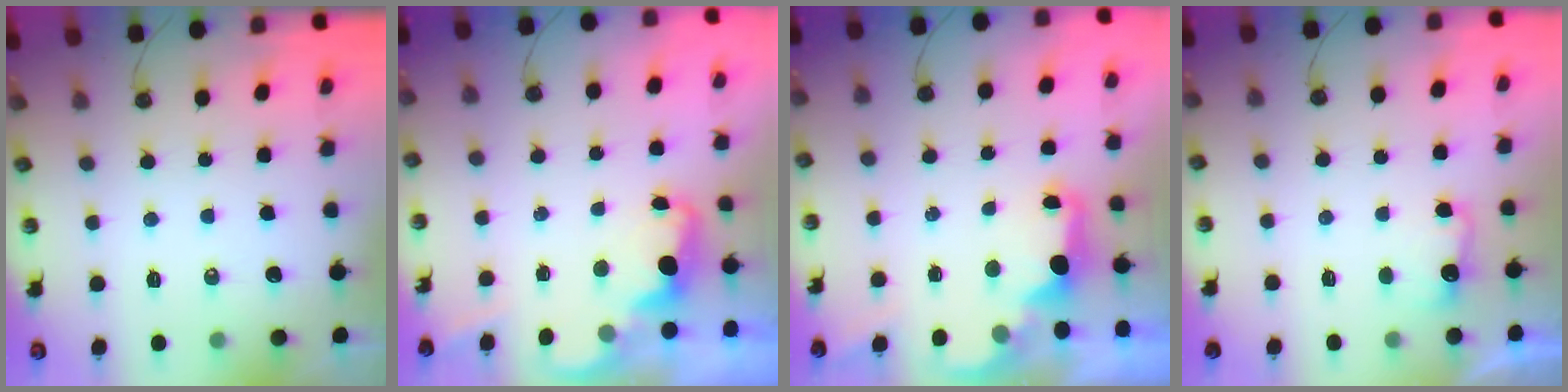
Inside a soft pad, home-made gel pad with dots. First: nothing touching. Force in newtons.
{"total": 1.9, "press": 1.9, "slide": 0.6}
{"total": 2.4, "press": 2.3, "slide": 0.8}
{"total": 3.9, "press": 3.8, "slide": 0.9}